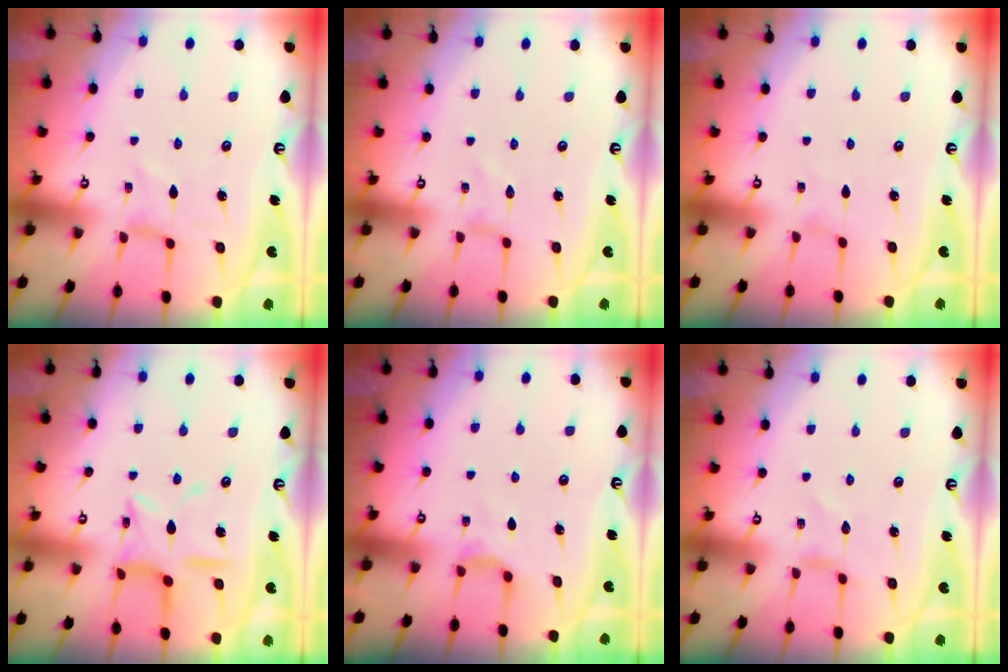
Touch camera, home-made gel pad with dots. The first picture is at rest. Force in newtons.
{"total": 0.0}
{"total": 0.0}
{"total": 11.6, "press": 11.6, "slide": 0.9}
{"total": 5.1, "press": 5.0, "slide": 0.7}
{"total": 0.5, "press": 0.5, "slide": 0.1}